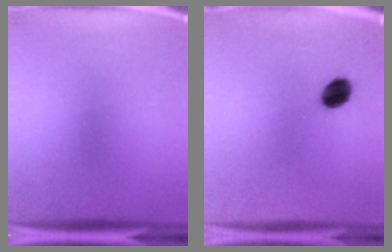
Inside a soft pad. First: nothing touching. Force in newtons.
{"total": 6.5}